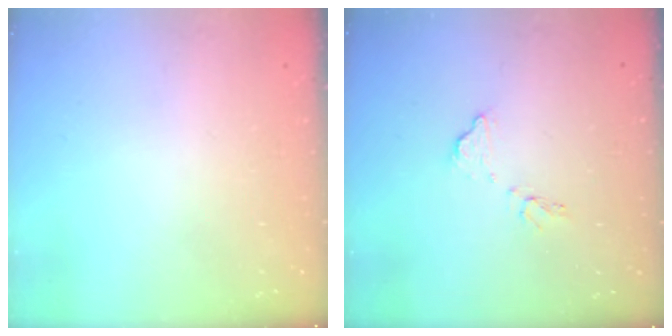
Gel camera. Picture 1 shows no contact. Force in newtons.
{"total": 9.8, "press": 9.8, "slide": 0.5}